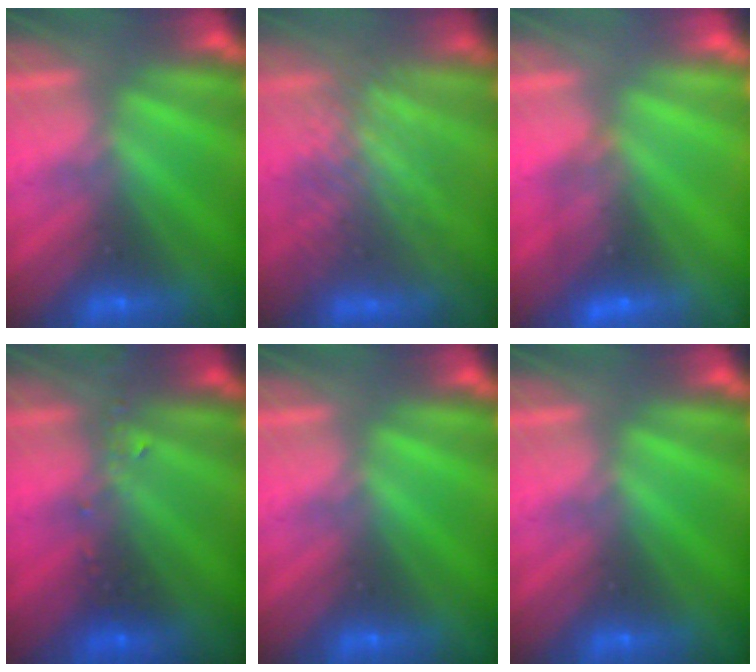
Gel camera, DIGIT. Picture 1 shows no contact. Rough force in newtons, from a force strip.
{"total": 3.4}
{"total": 2.3}
{"total": 2.4}
{"total": 0.0}
{"total": 0.0}